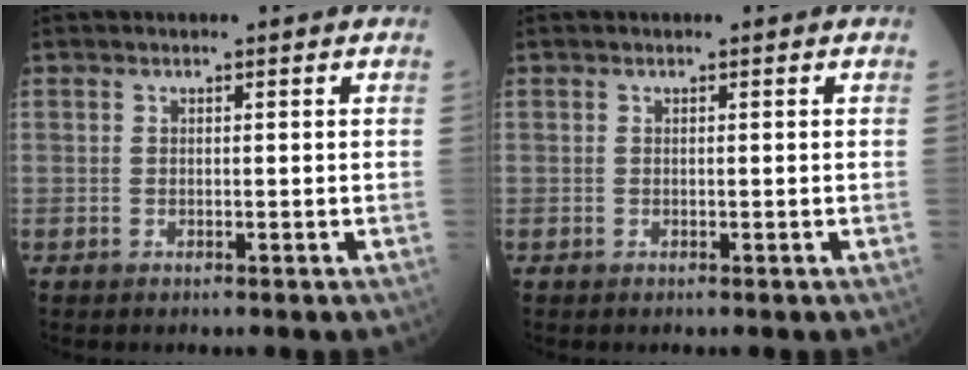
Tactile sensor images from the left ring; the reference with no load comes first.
{"total": 0.0}